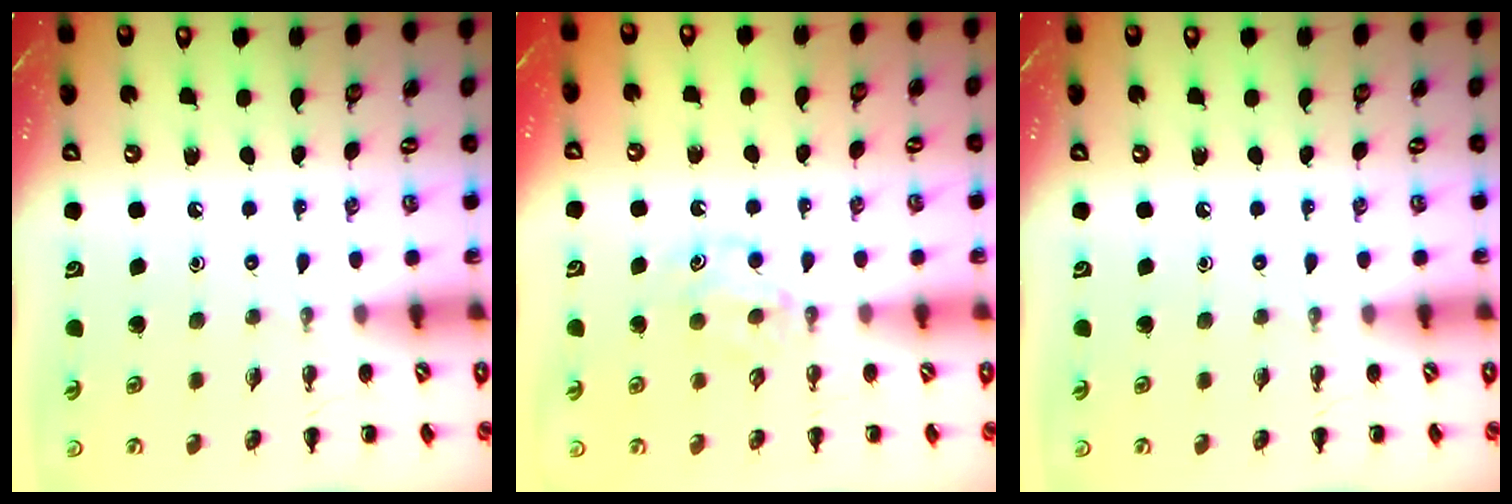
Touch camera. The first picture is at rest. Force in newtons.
{"total": 5.0, "press": 4.7, "slide": 1.6}
{"total": 0.0}